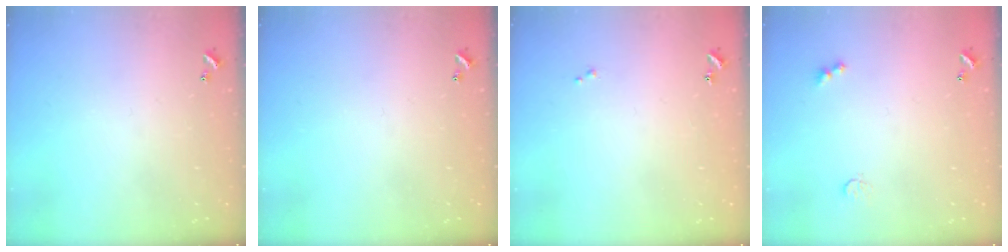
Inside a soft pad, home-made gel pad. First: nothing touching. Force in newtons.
{"total": 0.0}
{"total": 0.0}
{"total": 3.9, "press": 3.8, "slide": 0.8}